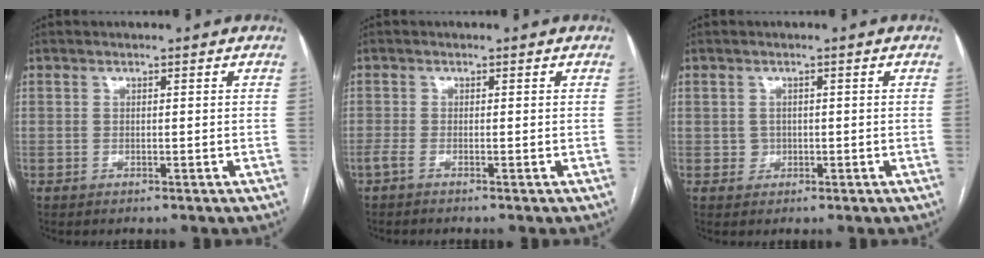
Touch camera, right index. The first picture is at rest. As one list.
[{"total": 1.8, "force": [-1.4, -0.1, 1.1], "torque": [-0.016, -0.002, -0.025]}, {"total": 1.4, "force": [0.1, 1.4, 0.2], "torque": [-0.005, 0.005, 0.005]}]